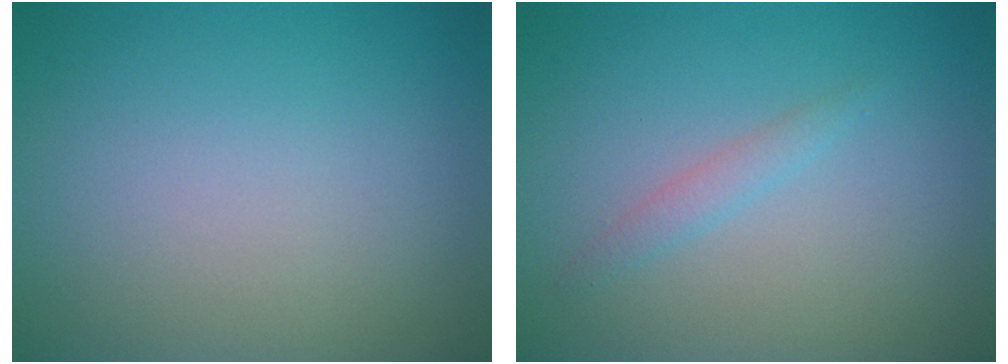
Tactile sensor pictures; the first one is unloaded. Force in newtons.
{"total": 1.1, "press": 1.1, "slide": 0.1}